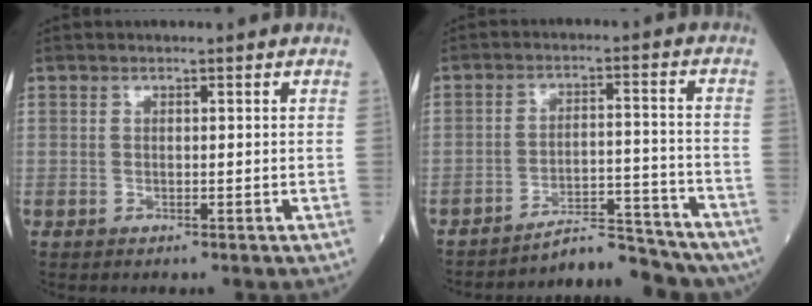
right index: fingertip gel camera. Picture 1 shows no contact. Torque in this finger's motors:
{"motor_torque": [-0.08, -0.78, 0.05, 0.00]}